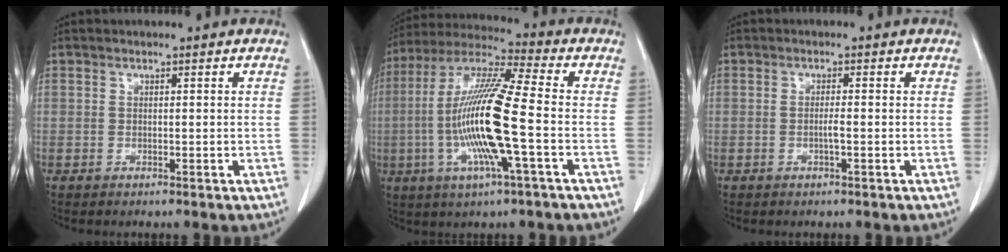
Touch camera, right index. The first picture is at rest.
{"total": 16.2, "force": [-3.1, 0.6, 15.9], "torque": [-0.325, -0.006, -0.068]}
{"total": 1.5, "force": [-0.4, -0.1, 1.4], "torque": [-0.029, -0.001, -0.009]}